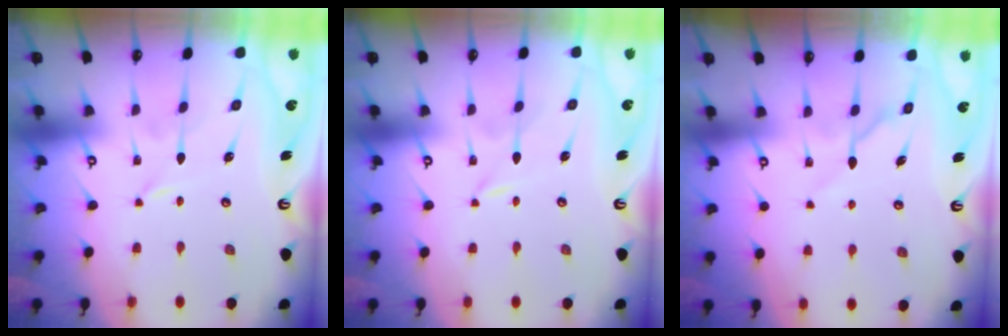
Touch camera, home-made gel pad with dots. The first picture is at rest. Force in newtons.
{"total": 0.0}
{"total": 6.3, "press": 6.3, "slide": 0.4}